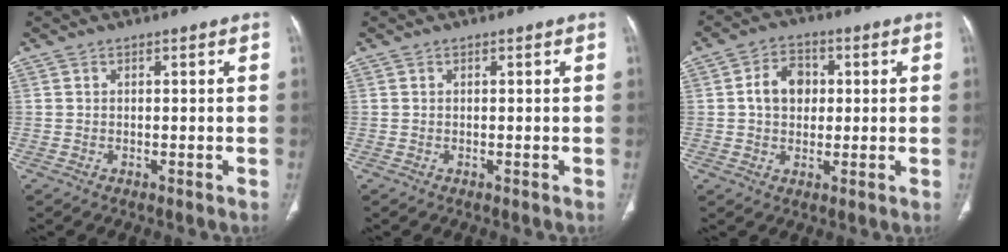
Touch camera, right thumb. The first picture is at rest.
{"total": 0.0}
{"total": 7.3, "force": [0.9, 5.6, 4.6], "torque": [-0.055, 0.010, 0.011]}